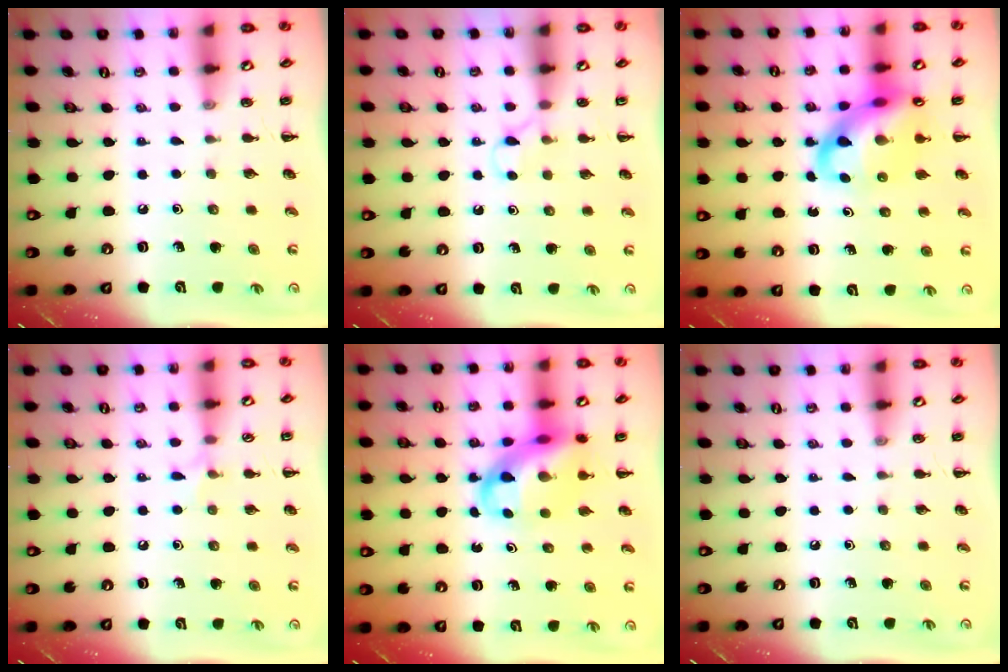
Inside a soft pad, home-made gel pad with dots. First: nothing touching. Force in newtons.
{"total": 3.3, "press": 3.2, "slide": 0.9}
{"total": 15.2, "press": 14.7, "slide": 3.9}
{"total": 4.8, "press": 4.5, "slide": 1.6}
{"total": 11.7, "press": 11.3, "slide": 2.7}
{"total": 0.0}